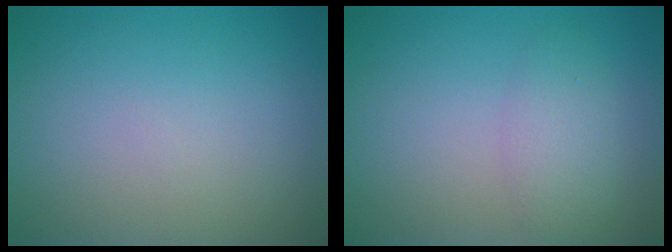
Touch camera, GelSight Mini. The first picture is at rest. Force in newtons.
{"total": 2.6, "press": 2.6, "slide": 0.2}